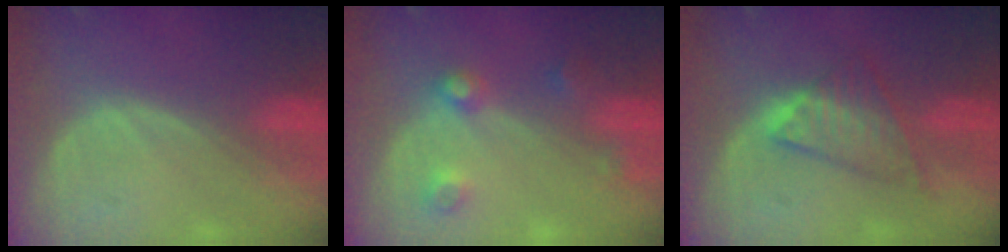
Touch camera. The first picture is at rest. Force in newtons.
{"total": 4.5, "press": 4.0, "slide": 2.1}
{"total": 6.1, "press": 6.0, "slide": 1.2}